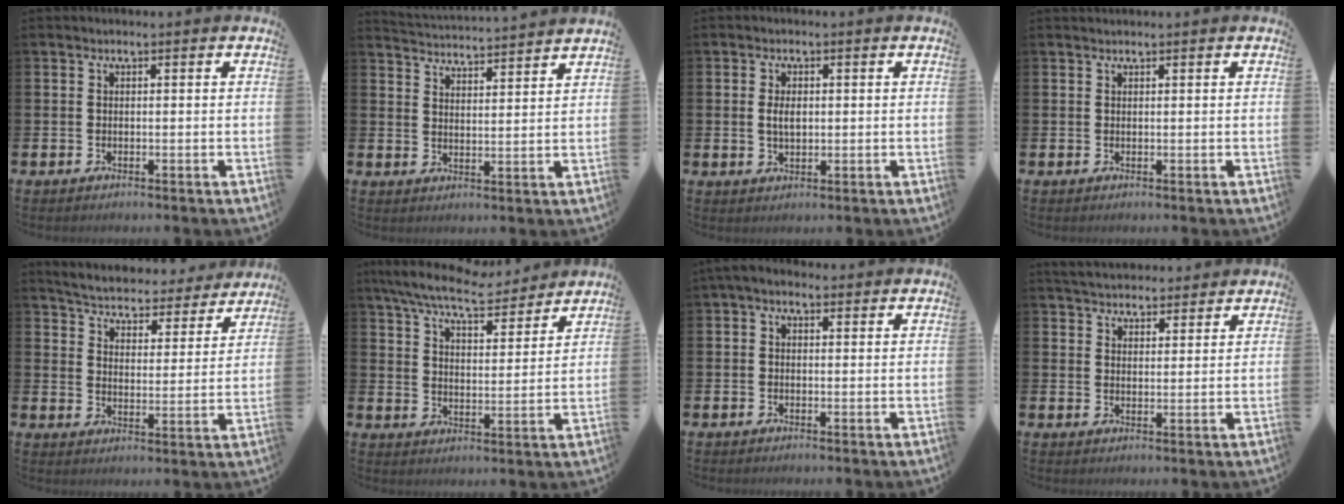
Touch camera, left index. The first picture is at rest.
{"total": 4.1, "force": [4.1, -0.4, -0.1], "torque": [-0.014, -0.036, 0.072]}
{"total": 2.7, "force": [0.3, 1.6, 2.2], "torque": [-0.030, 0.001, 0.000]}
{"total": 0.6, "force": [0.6, 0.0, 0.0], "torque": [0.001, -0.001, 0.011]}
{"total": 5.2, "force": [5.1, 0.9, 0.5], "torque": [-0.040, -0.039, 0.084]}
{"total": 8.7, "force": [8.0, 1.2, 3.2], "torque": [-0.090, -0.042, 0.143]}
{"total": 1.8, "force": [0.7, 1.2, 1.1], "torque": [-0.024, 0.011, 0.011]}
{"total": 4.6, "force": [4.5, 1.0, 0.1], "torque": [-0.012, -0.021, 0.081]}